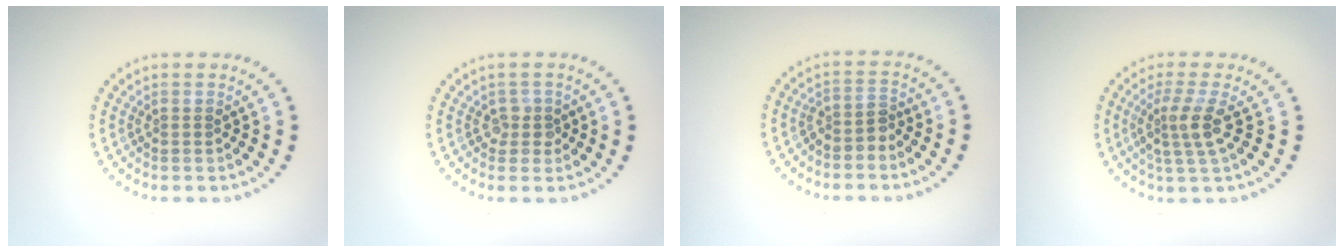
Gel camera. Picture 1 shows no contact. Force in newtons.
{"total": 1.3, "press": 1.1, "slide": 0.7}
{"total": 1.8, "press": 1.4, "slide": 1.1}
{"total": 2.9, "press": 2.3, "slide": 1.8}